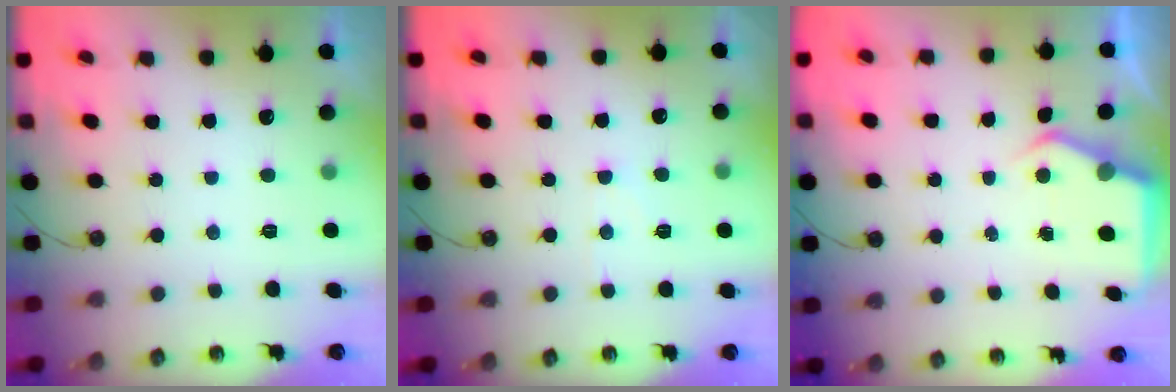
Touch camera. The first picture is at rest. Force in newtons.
{"total": 4.1, "press": 4.1, "slide": 0.6}
{"total": 4.2, "press": 4.1, "slide": 0.5}